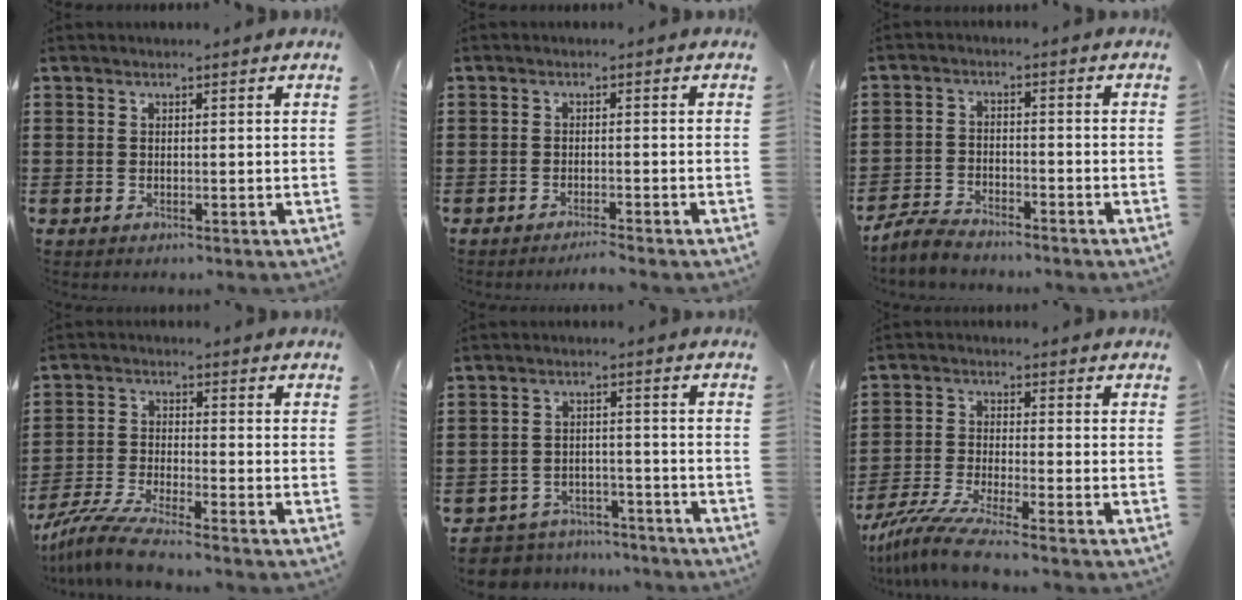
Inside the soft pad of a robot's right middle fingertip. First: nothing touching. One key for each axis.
{"total": 1.6, "fx": -1.5, "fy": -0.2, "fz": 0.5, "tx": -0.008, "ty": 0.001, "tz": -0.029}
{"total": 4.1, "fx": -4.0, "fy": 0.5, "fz": 1.0, "tx": -0.034, "ty": -0.001, "tz": -0.084}
{"total": 6.7, "fx": -5.9, "fy": -0.1, "fz": 3.3, "tx": -0.084, "ty": -0.017, "tz": -0.117}
{"total": 5.2, "fx": -5.1, "fy": 0.7, "fz": -0.2, "tx": -0.006, "ty": 0.008, "tz": -0.108}
{"total": 7.1, "fx": -5.8, "fy": 0.0, "fz": 4.1, "tx": -0.103, "ty": -0.022, "tz": -0.116}